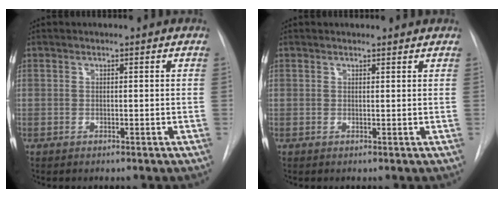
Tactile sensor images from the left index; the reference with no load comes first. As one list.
[{"total": 2.1, "force": [2.0, 0.4, 0.3], "torque": [-0.009, 0.007, 0.020]}]